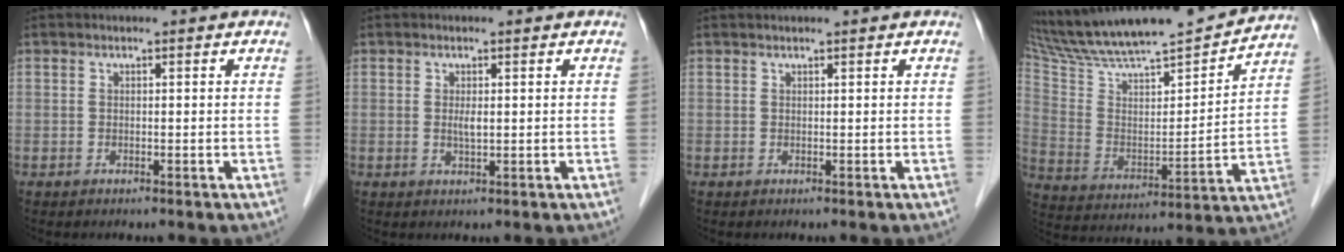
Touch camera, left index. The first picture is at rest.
{"total": 1.5, "force": [0.2, 0.3, 1.5], "torque": [-0.032, -0.002, 0.005]}
{"total": 1.4, "force": [1.3, 0.0, 0.6], "torque": [-0.006, 0.019, 0.021]}
{"total": 22.8, "force": [21.2, 1.3, 8.4], "torque": [-0.152, -0.018, 0.339]}